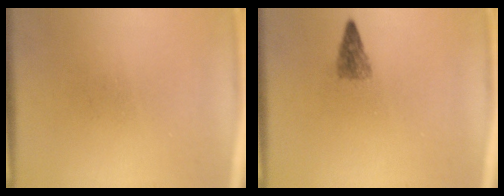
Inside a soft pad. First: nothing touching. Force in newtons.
{"total": 2.2}